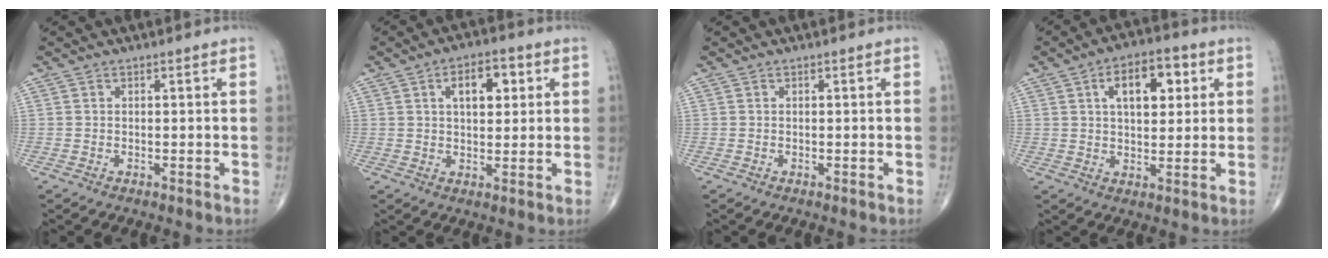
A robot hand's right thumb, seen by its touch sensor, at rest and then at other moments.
{"total": 7.8, "force": [2.4, 4.2, 6.1], "torque": [-0.065, 0.002, 0.034]}
{"total": 0.0}
{"total": 10.7, "force": [3.4, 5.7, 8.3], "torque": [-0.095, 0.003, 0.048]}